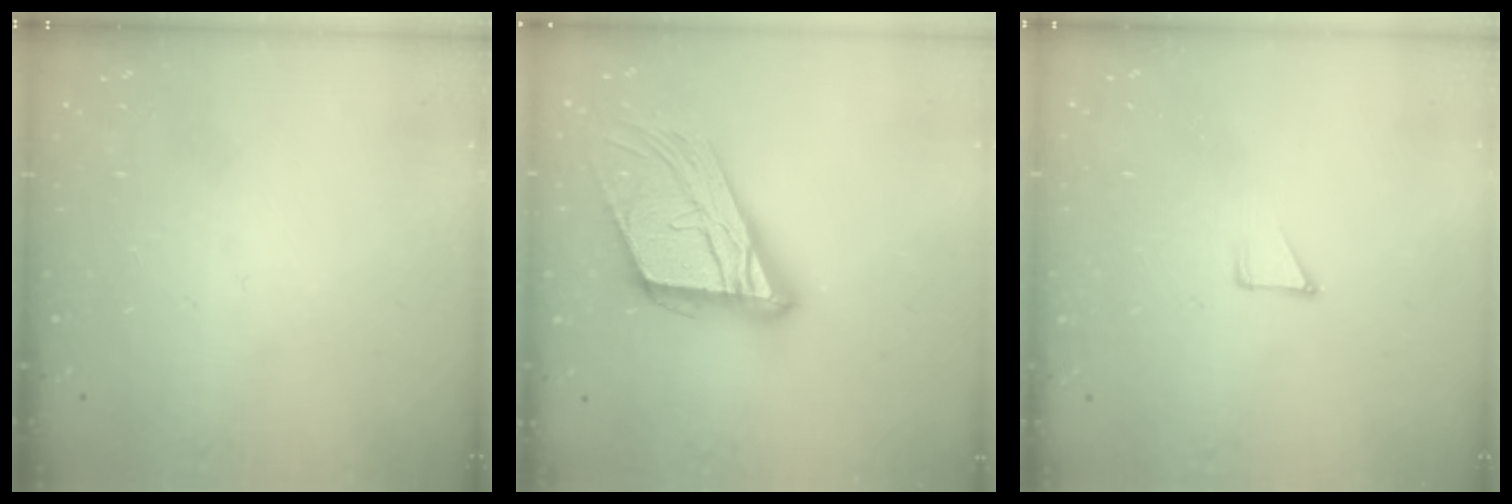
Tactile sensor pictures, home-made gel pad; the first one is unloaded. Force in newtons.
{"total": 21.2, "press": 21.0, "slide": 2.9}
{"total": 4.8, "press": 4.8, "slide": 0.2}